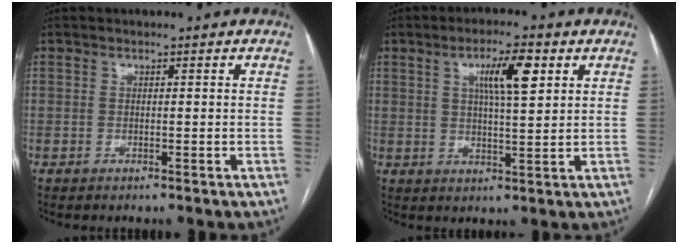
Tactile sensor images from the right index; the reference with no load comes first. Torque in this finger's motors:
{"motor_torque": [0.46, 0.24, 0.18, 0.10]}